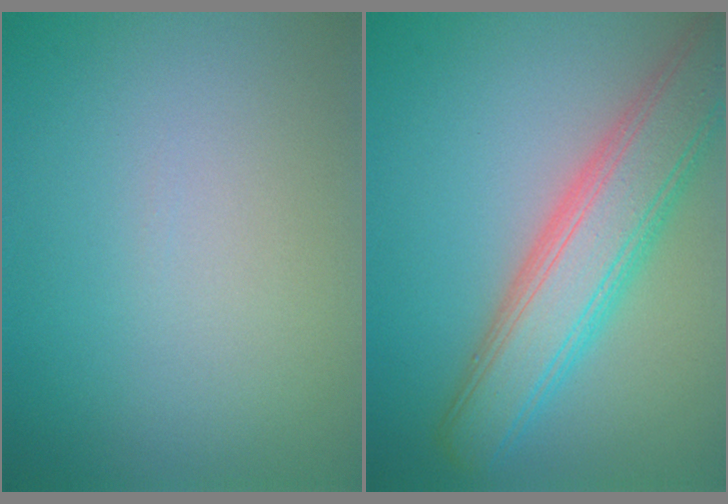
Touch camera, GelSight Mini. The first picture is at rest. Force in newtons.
{"total": 7.4, "press": 7.3, "slide": 0.7}